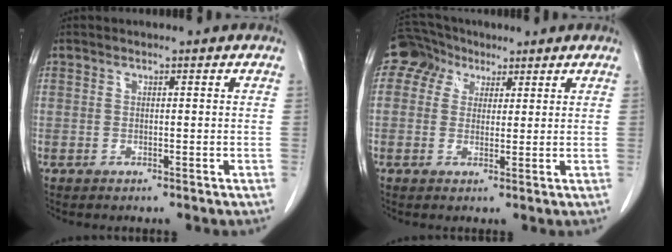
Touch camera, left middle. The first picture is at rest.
{"total": 5.6, "force": [2.9, 4.6, 1.1], "torque": [-0.024, 0.028, 0.053]}